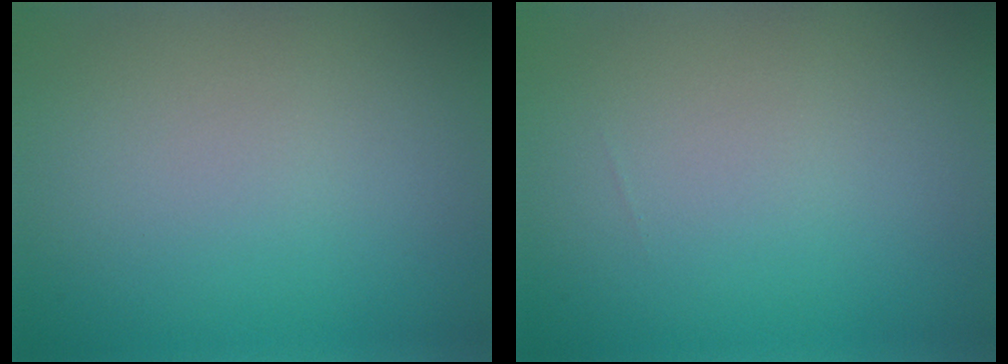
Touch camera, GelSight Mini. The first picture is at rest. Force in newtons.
{"total": 0.0}